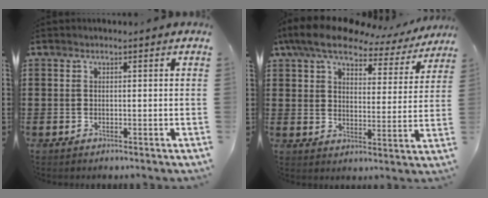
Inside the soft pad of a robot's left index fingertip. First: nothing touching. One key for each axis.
{"total": 8.4, "fx": 6.7, "fy": 3.0, "fz": 4.0, "tx": -0.092, "ty": -0.031, "tz": 0.115}